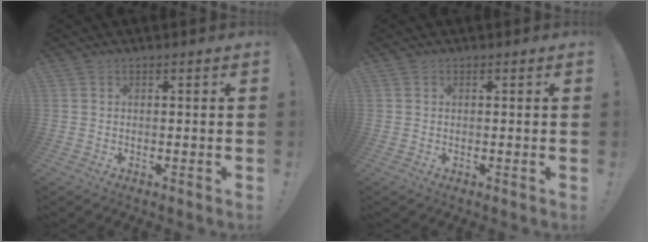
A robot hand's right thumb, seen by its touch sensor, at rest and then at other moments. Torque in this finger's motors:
{"motor_torque": [-0.10, -0.12, 0.03, 0.01, 0.00]}